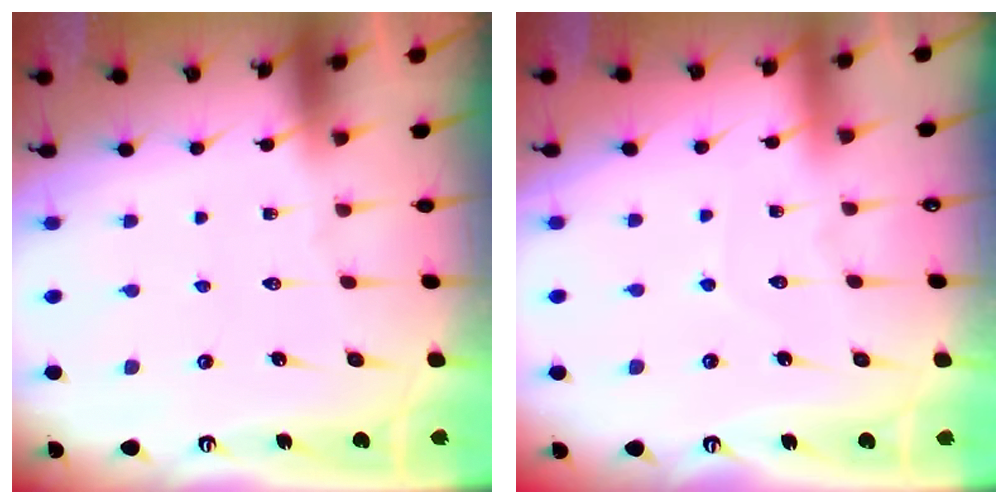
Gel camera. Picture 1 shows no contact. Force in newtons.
{"total": 2.8, "press": 2.7, "slide": 0.4}